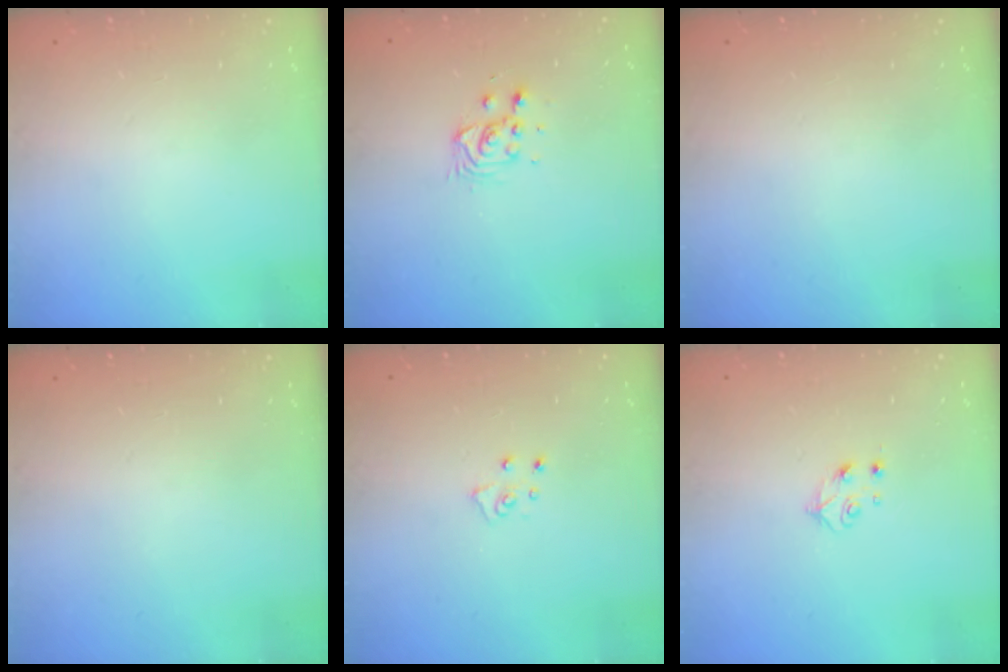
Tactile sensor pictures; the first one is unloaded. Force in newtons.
{"total": 3.9, "press": 3.8, "slide": 0.6}
{"total": 0.0}
{"total": 0.0}
{"total": 5.7, "press": 5.7, "slide": 0.4}
{"total": 4.2, "press": 4.1, "slide": 0.6}